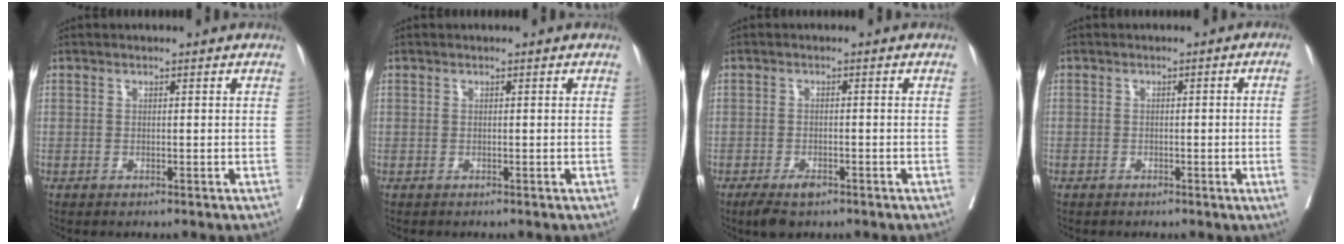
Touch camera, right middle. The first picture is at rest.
{"total": 0.0}
{"total": 3.5, "force": [-2.3, 1.4, 2.3], "torque": [-0.041, -0.004, -0.034]}
{"total": 3.0, "force": [-0.7, -0.6, 2.9], "torque": [-0.037, 0.000, -0.009]}